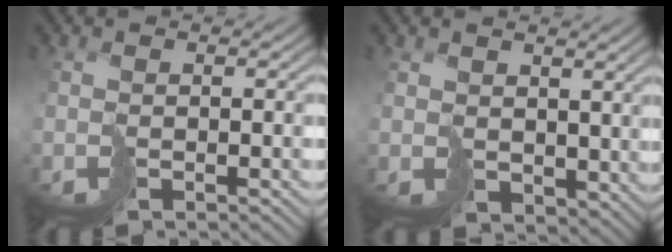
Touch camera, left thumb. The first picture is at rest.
{"total": 3.5, "force": [1.7, 2.6, 1.5], "torque": [-0.048, -0.015, 0.041]}